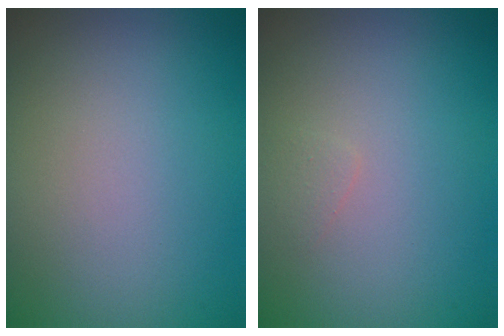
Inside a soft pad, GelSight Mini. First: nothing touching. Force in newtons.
{"total": 0.6, "press": 0.6, "slide": 0.1}